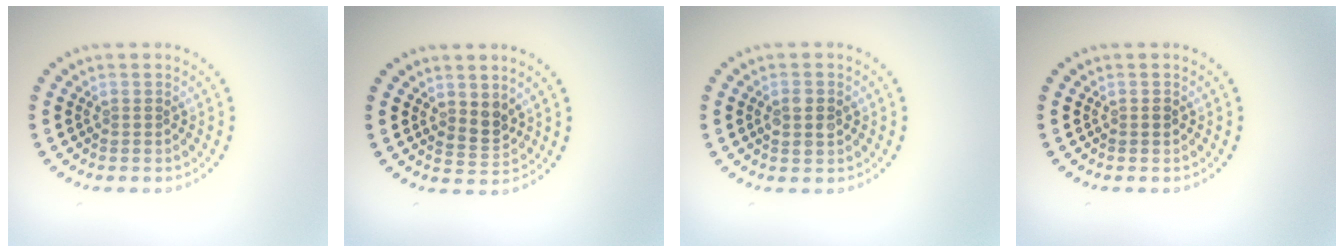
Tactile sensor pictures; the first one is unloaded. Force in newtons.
{"total": 2.0, "press": 1.7, "slide": 1.1}
{"total": 1.8, "press": 1.8, "slide": 0.3}
{"total": 0.8, "press": 0.8, "slide": 0.2}